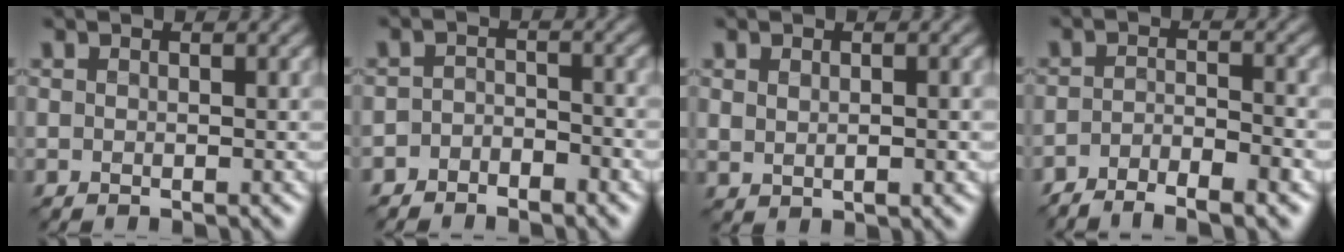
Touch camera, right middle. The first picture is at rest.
{"total": 2.2, "force": [-2.0, 0.9, 0.4], "torque": [-0.006, 0.008, -0.042]}
{"total": 1.6, "force": [0.0, 0.9, 1.3], "torque": [-0.024, -0.001, 0.007]}
{"total": 4.8, "force": [-3.7, 1.0, 2.9], "torque": [-0.049, -0.004, -0.065]}